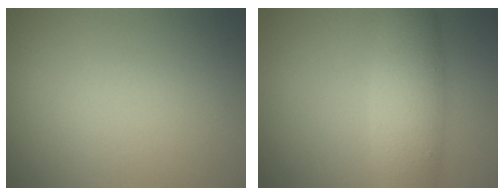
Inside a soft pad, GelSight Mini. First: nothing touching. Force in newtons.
{"total": 5.8, "press": 5.8, "slide": 0.3}